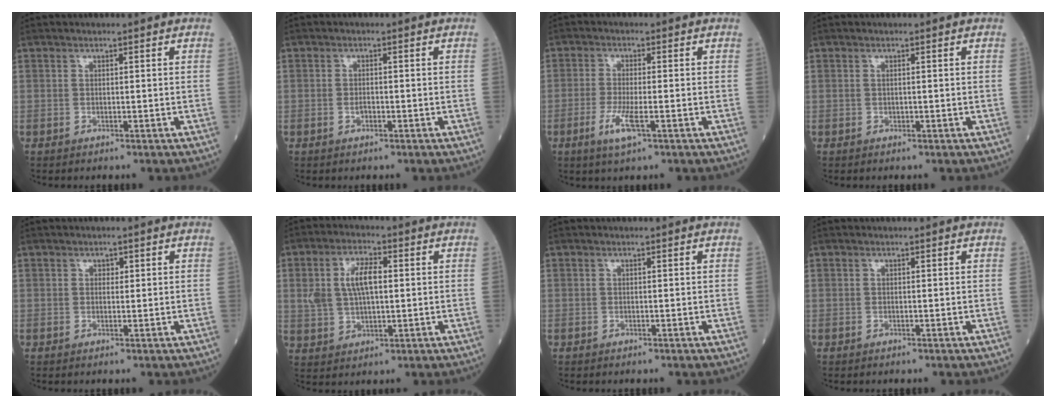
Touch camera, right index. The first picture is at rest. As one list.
[{"total": 1.2, "force": [-0.4, 0.6, 1.0], "torque": [-0.019, 0.002, -0.007]}, {"total": 4.6, "force": [-1.9, 0.6, 4.2], "torque": [-0.090, -0.008, -0.036]}, {"total": 0.0}, {"total": 0.9, "force": [0.4, 0.6, 0.5], "torque": [-0.007, -0.002, 0.005]}, {"total": 7.7, "force": [1.4, 3.5, 6.7], "torque": [-0.141, 0.020, 0.034]}, {"total": 0.0}, {"total": 0.0}]